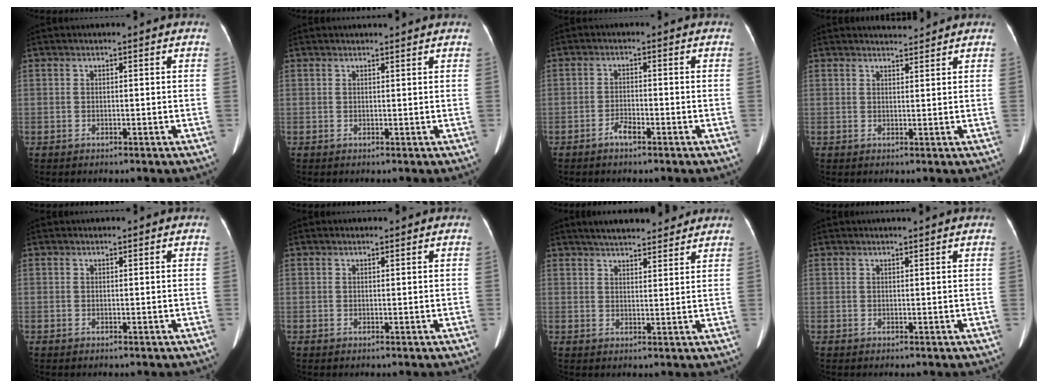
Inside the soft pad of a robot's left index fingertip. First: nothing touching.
{"total": 2.8, "force": [2.7, 0.0, 0.7], "torque": [-0.010, 0.017, 0.033]}
{"total": 2.1, "force": [-1.6, 0.6, 1.3], "torque": [-0.027, 0.000, -0.029]}
{"total": 2.2, "force": [2.2, -0.2, -0.1], "torque": [-0.004, 0.003, 0.038]}
{"total": 0.6, "force": [0.6, 0.1, 0.0], "torque": [-0.004, 0.015, 0.013]}
{"total": 0.9, "force": [0.9, 0.1, 0.1], "torque": [-0.009, 0.007, 0.015]}
{"total": 11.4, "force": [10.2, 2.4, 4.5], "torque": [-0.060, 0.021, 0.141]}
{"total": 2.8, "force": [2.6, -0.4, 0.9], "torque": [-0.012, 0.014, 0.035]}